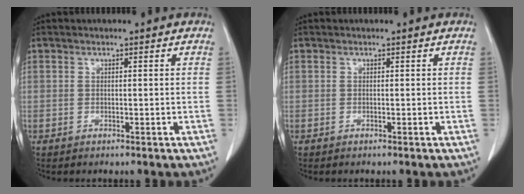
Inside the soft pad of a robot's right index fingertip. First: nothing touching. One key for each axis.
{"total": 0.0}